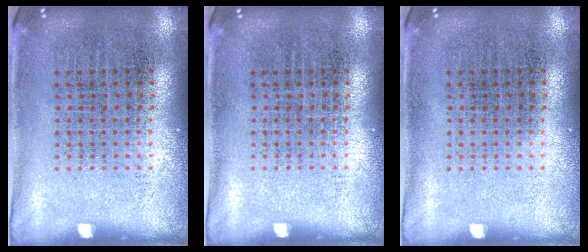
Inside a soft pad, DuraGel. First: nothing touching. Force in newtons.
{"total": 0.0}
{"total": 0.0}